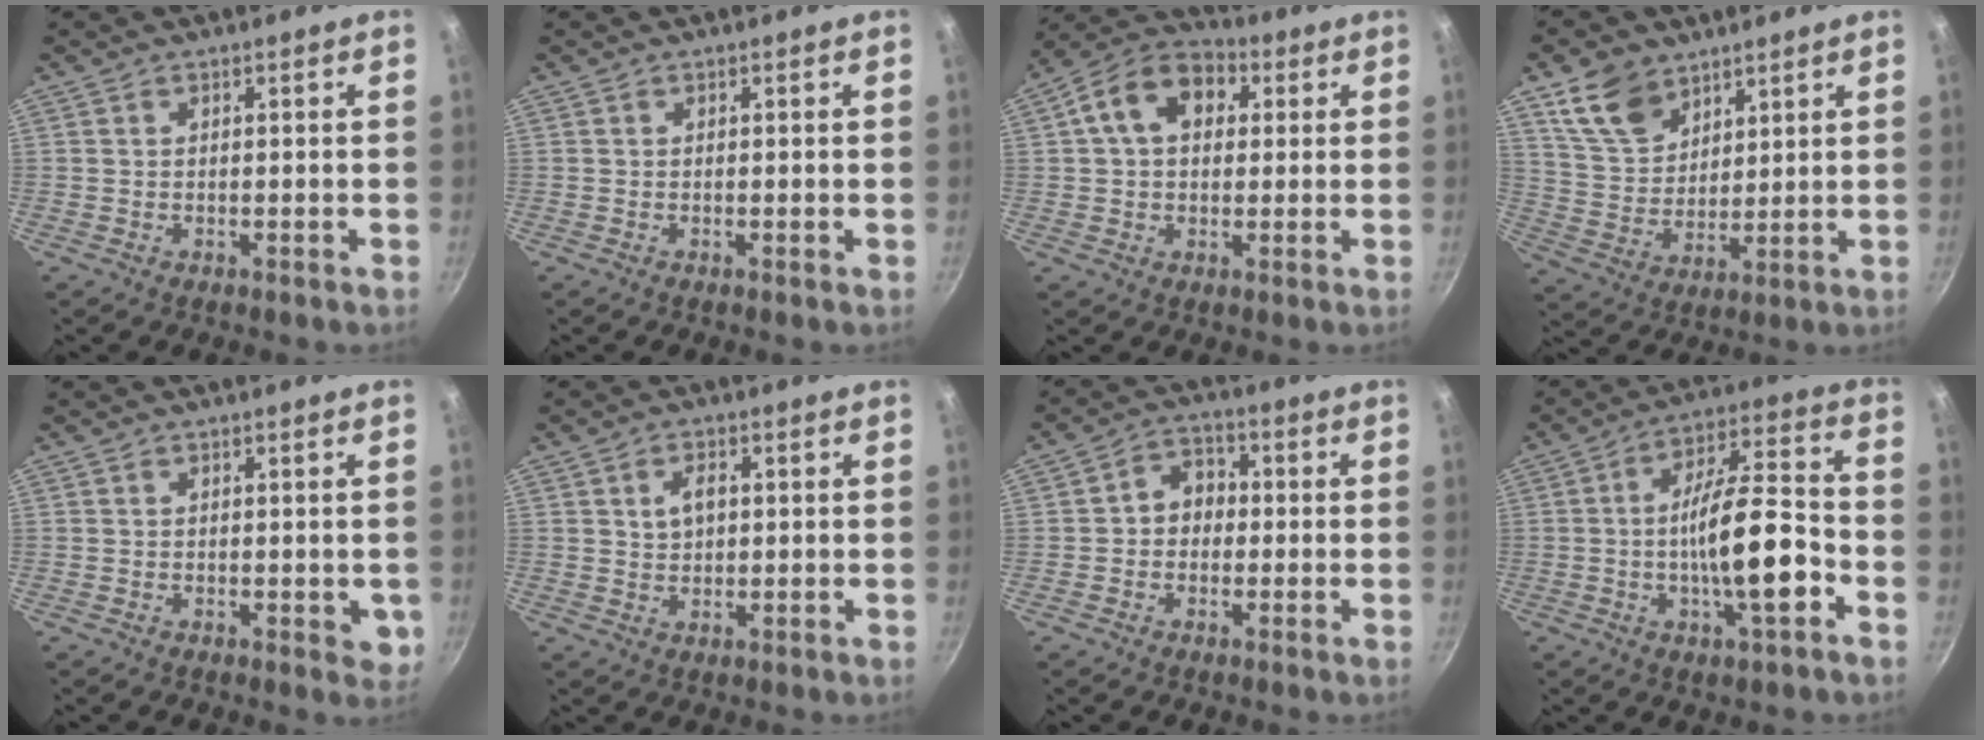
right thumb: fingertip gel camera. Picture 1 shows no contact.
{"total": 0.0}
{"total": 12.5, "force": [3.2, 8.9, 8.2], "torque": [-0.113, 0.024, 0.033]}
{"total": 10.8, "force": [6.8, 7.0, 4.7], "torque": [-0.059, -0.029, 0.139]}
{"total": 2.9, "force": [-0.3, 1.7, 2.3], "torque": [-0.017, -0.004, -0.004]}
{"total": 3.7, "force": [0.9, 2.5, 2.5], "torque": [-0.030, 0.003, 0.017]}
{"total": 5.8, "force": [-0.3, 4.8, 3.3], "torque": [-0.018, 0.016, -0.015]}
{"total": 14.9, "force": [-4.1, 4.3, 13.7], "torque": [-0.214, 0.039, -0.070]}